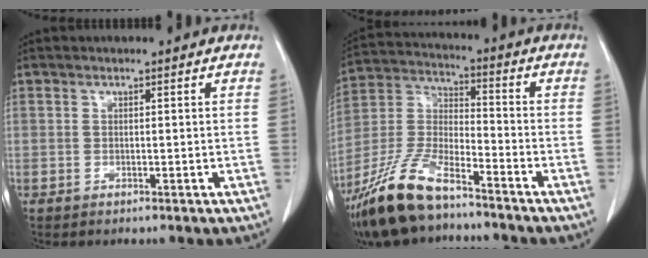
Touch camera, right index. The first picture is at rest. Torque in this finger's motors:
{"motor_torque": [1.11, -1.03, 0.53, 0.12]}